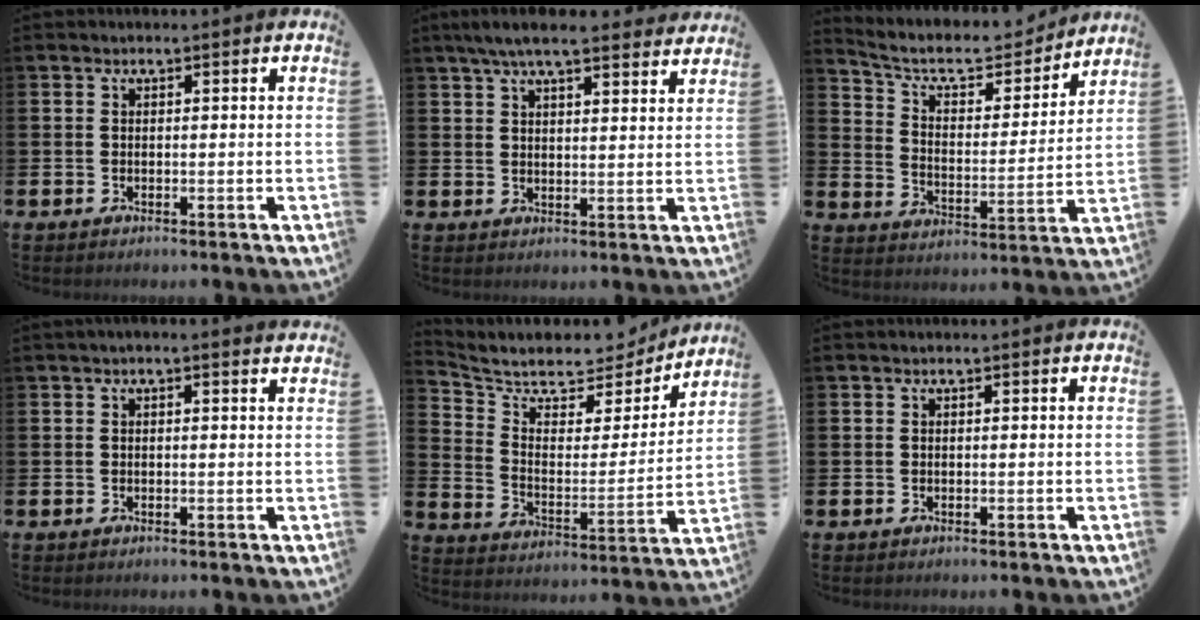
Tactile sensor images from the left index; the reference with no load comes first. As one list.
[{"total": 6.4, "force": [5.7, 0.9, 2.6], "torque": [-0.062, -0.015, 0.103]}, {"total": 8.3, "force": [7.3, 2.8, 2.8], "torque": [-0.086, -0.052, 0.122]}, {"total": 0.7, "force": [0.4, 0.0, 0.5], "torque": [-0.006, 0.000, 0.007]}, {"total": 6.8, "force": [6.1, 2.7, 1.2], "torque": [-0.060, -0.058, 0.099]}, {"total": 0.0}]